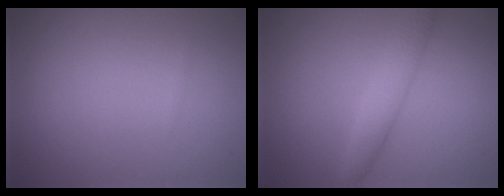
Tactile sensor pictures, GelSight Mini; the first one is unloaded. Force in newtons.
{"total": 2.7, "press": 2.7, "slide": 0.1}